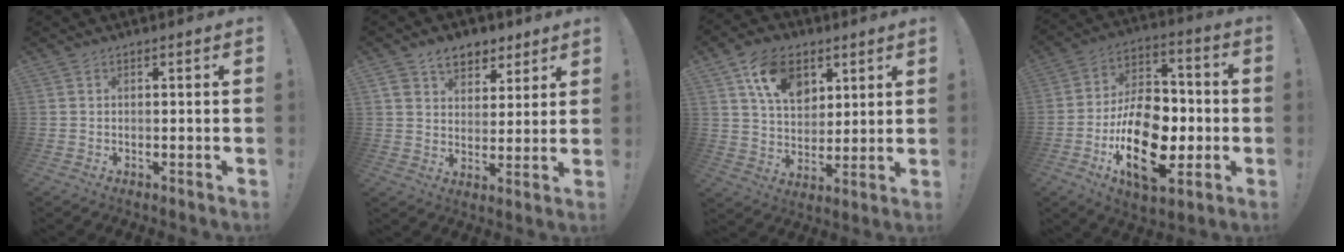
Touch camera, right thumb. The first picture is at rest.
{"total": 8.9, "force": [5.6, 6.2, 3.0], "torque": [-0.041, -0.032, 0.107]}
{"total": 14.5, "force": [7.3, 9.9, 7.7], "torque": [-0.118, -0.024, 0.138]}
{"total": 23.8, "force": [-6.3, 14.0, 18.2], "torque": [-0.315, 0.034, -0.094]}